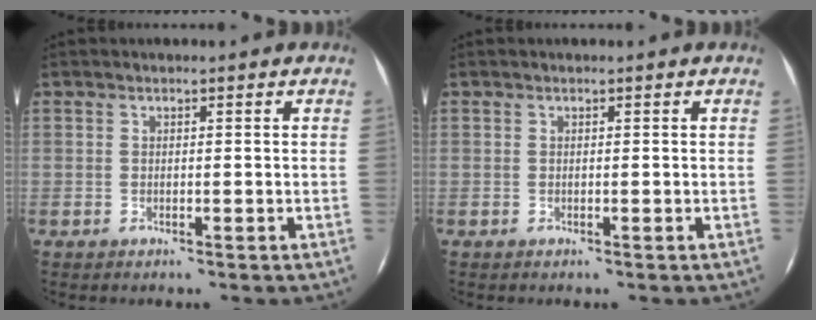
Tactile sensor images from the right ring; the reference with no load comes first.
{"total": 0.0}